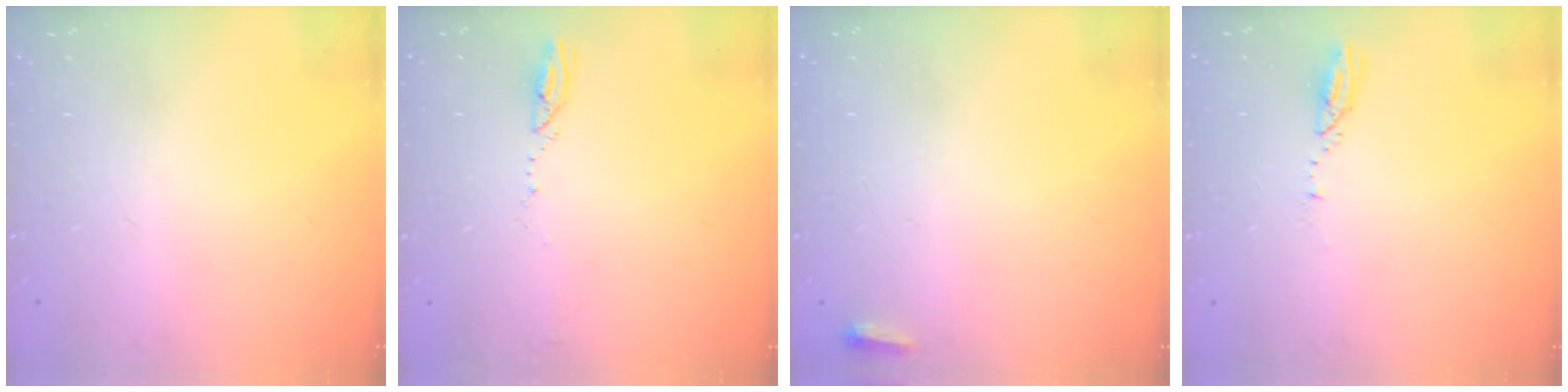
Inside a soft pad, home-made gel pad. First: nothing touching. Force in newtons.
{"total": 2.6, "press": 2.6, "slide": 0.3}
{"total": 2.7, "press": 2.6, "slide": 0.9}
{"total": 3.0, "press": 3.0, "slide": 0.1}